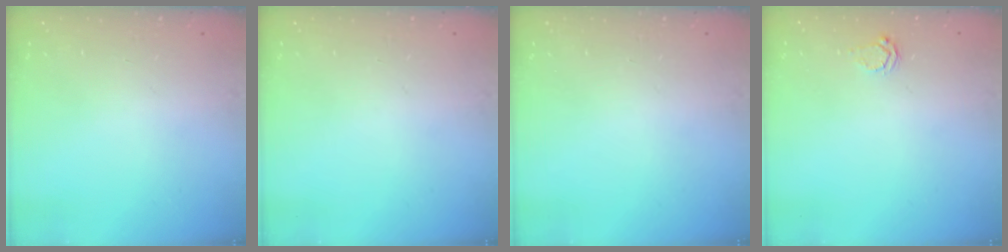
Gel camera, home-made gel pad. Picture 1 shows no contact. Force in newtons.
{"total": 0.0}
{"total": 0.0}
{"total": 3.7, "press": 3.7, "slide": 0.5}